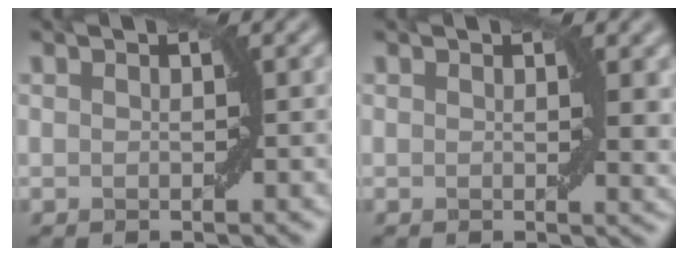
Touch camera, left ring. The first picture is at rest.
{"total": 1.9, "force": [0.7, 0.5, 1.7], "torque": [-0.017, -0.006, 0.011]}